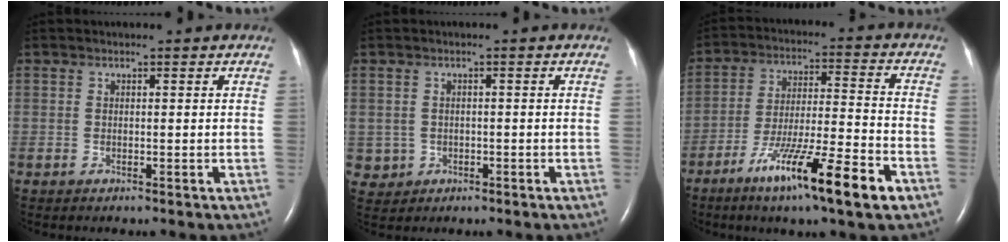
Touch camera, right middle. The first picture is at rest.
{"total": 2.6, "force": [-0.5, 2.5, 0.3], "torque": [-0.005, 0.006, -0.001]}
{"total": 14.6, "force": [-8.4, 0.3, 11.9], "torque": [-0.208, -0.029, -0.144]}